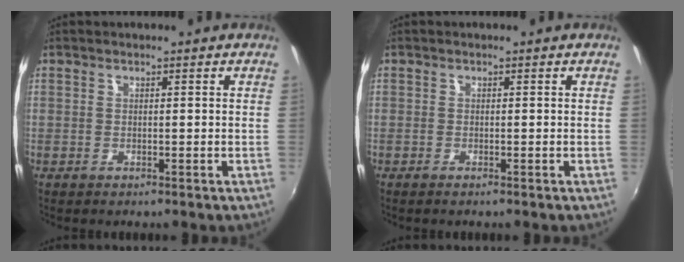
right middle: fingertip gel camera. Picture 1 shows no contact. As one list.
[{"total": 0.5, "force": [-0.4, -0.2, 0.3], "torque": [-0.005, -0.002, -0.010]}]